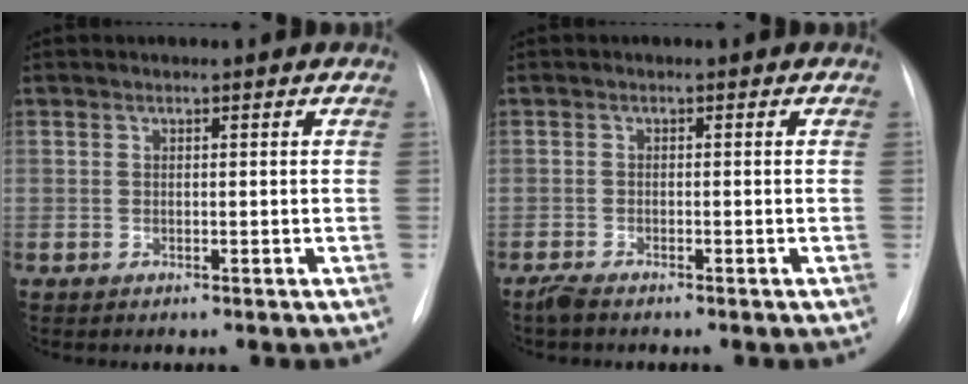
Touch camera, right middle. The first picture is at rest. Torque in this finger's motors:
{"motor_torque": [0.10, -0.13, 0.02, 0.02]}